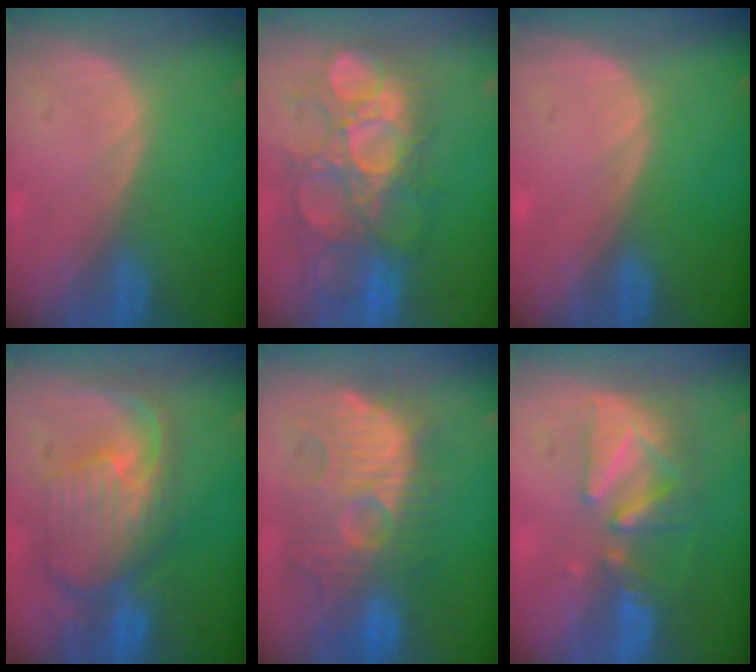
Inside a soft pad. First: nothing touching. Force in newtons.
{"total": 11.2, "press": 10.8, "slide": 3.1}
{"total": 0.0}
{"total": 10.8, "press": 9.6, "slide": 5.1}
{"total": 11.7, "press": 11.5, "slide": 2.4}
{"total": 8.4, "press": 7.8, "slide": 3.1}